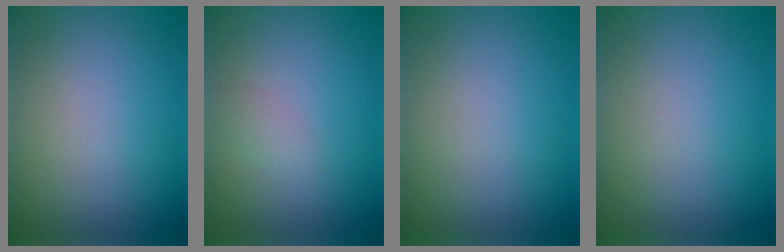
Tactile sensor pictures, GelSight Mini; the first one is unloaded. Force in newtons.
{"total": 1.1, "press": 1.1, "slide": 0.1}
{"total": 0.0}
{"total": 0.0}